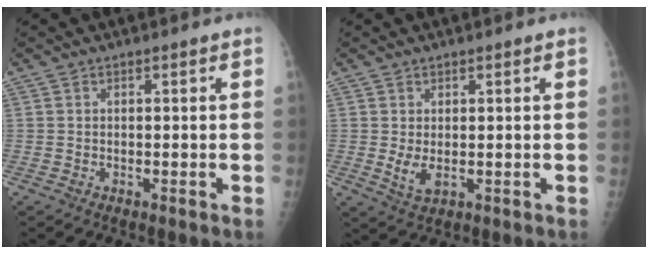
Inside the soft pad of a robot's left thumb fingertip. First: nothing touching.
{"total": 3.2, "force": [0.1, 1.8, 2.7], "torque": [-0.046, -0.010, 0.011]}